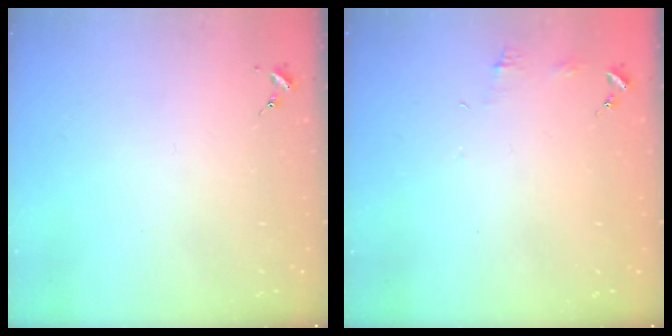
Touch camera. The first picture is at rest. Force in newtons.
{"total": 4.5, "press": 4.5, "slide": 0.5}